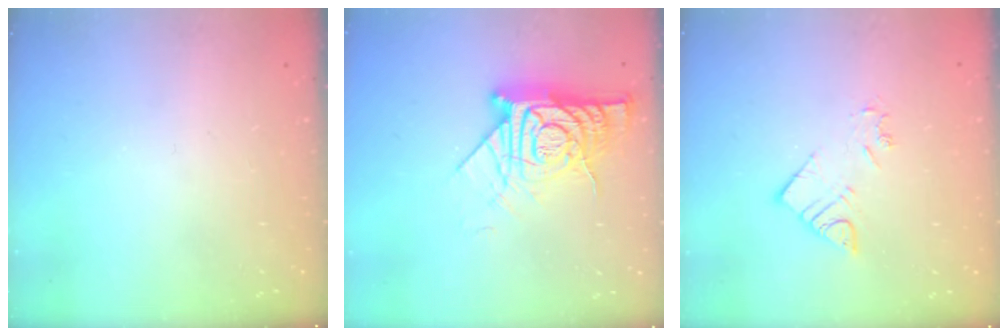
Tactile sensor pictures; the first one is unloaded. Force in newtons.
{"total": 14.9, "press": 14.9, "slide": 1.5}
{"total": 5.6, "press": 5.6, "slide": 0.4}